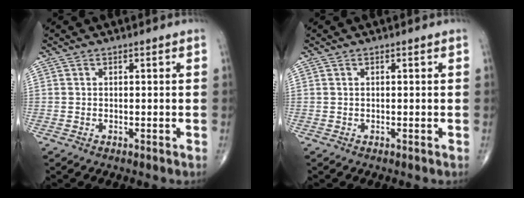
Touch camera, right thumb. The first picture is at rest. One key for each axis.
{"total": 0.0}